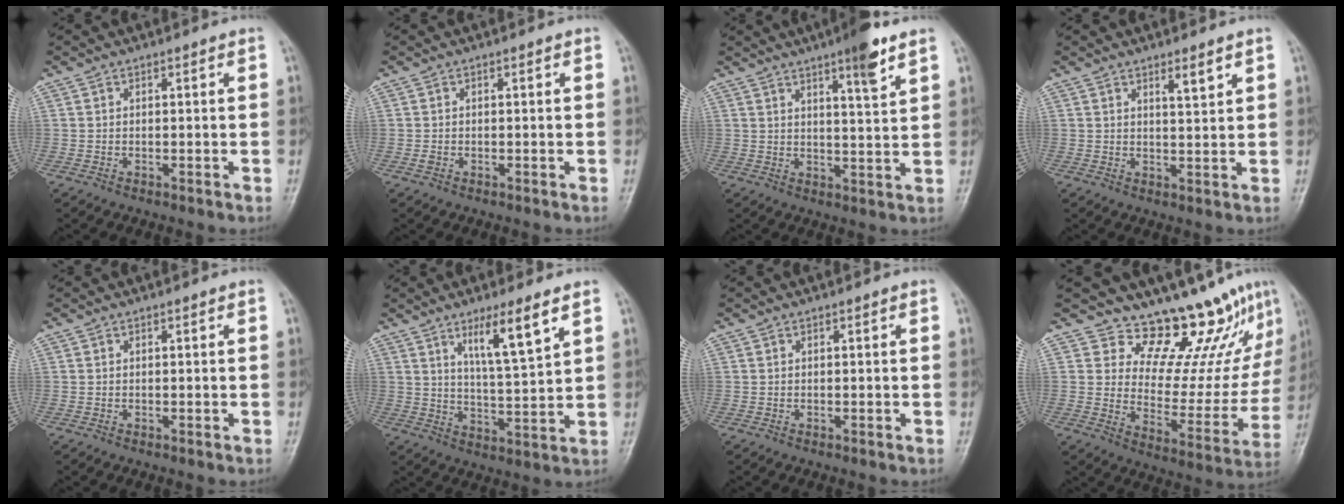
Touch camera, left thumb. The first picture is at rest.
{"total": 0.9, "force": [-0.1, 0.6, 0.7], "torque": [-0.010, 0.001, -0.001]}
{"total": 7.7, "force": [4.9, 0.9, 5.9], "torque": [-0.084, -0.028, 0.072]}
{"total": 3.3, "force": [2.1, 0.5, 2.5], "torque": [-0.040, -0.017, 0.035]}
{"total": 0.0}
{"total": 9.6, "force": [5.5, 1.1, 7.8], "torque": [-0.135, -0.041, 0.100]}
{"total": 0.0}
{"total": 15.5, "force": [13.0, 5.7, 6.4], "torque": [-0.034, -0.115, 0.186]}